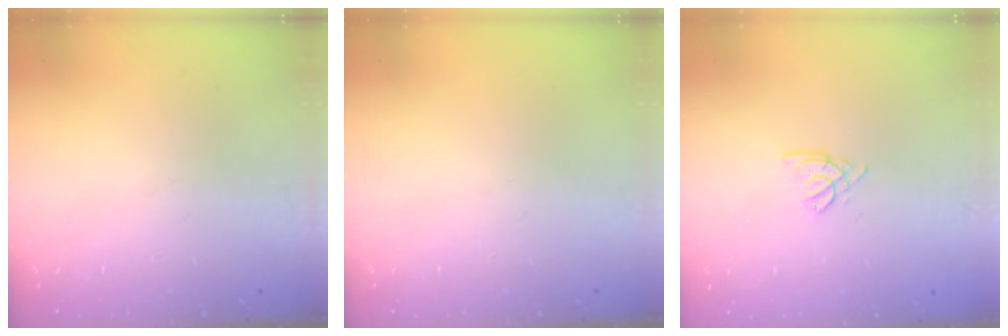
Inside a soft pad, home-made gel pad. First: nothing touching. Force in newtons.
{"total": 0.0}
{"total": 2.0, "press": 2.0, "slide": 0.4}